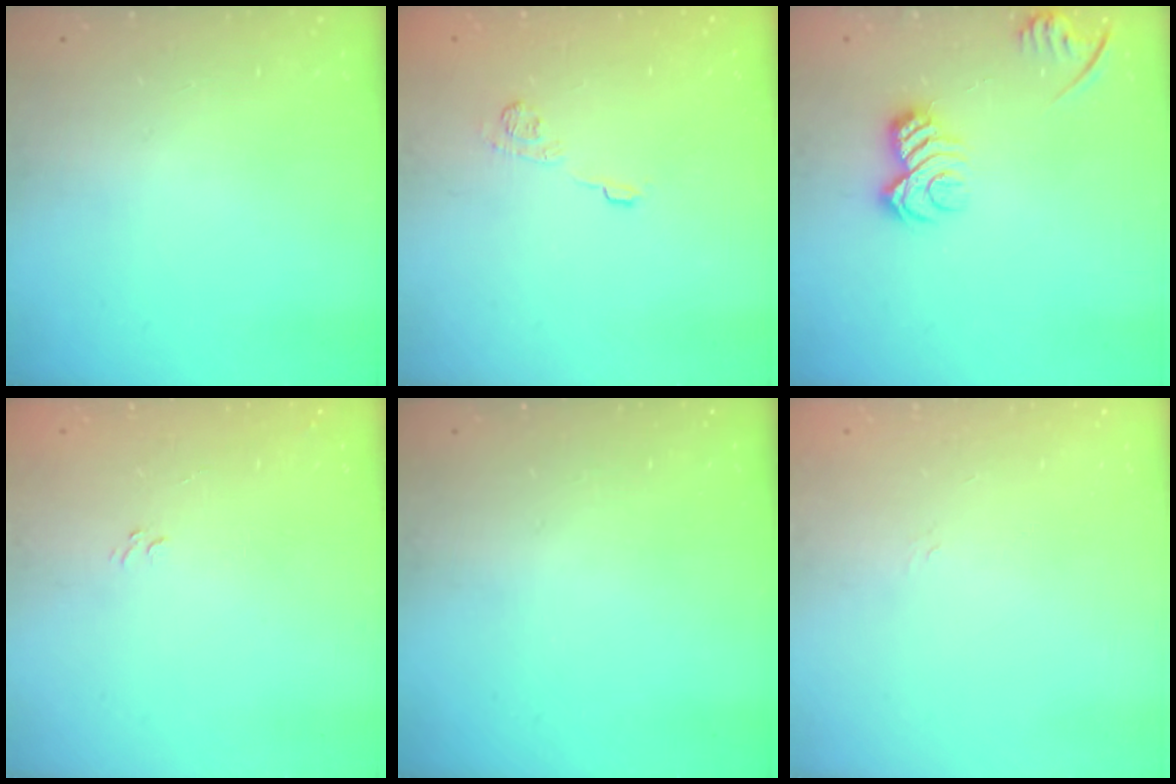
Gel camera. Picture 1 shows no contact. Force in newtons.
{"total": 8.3, "press": 8.1, "slide": 1.3}
{"total": 10.7, "press": 10.7, "slide": 0.4}
{"total": 5.4, "press": 5.3, "slide": 1.0}
{"total": 0.0}
{"total": 2.3, "press": 2.0, "slide": 1.1}